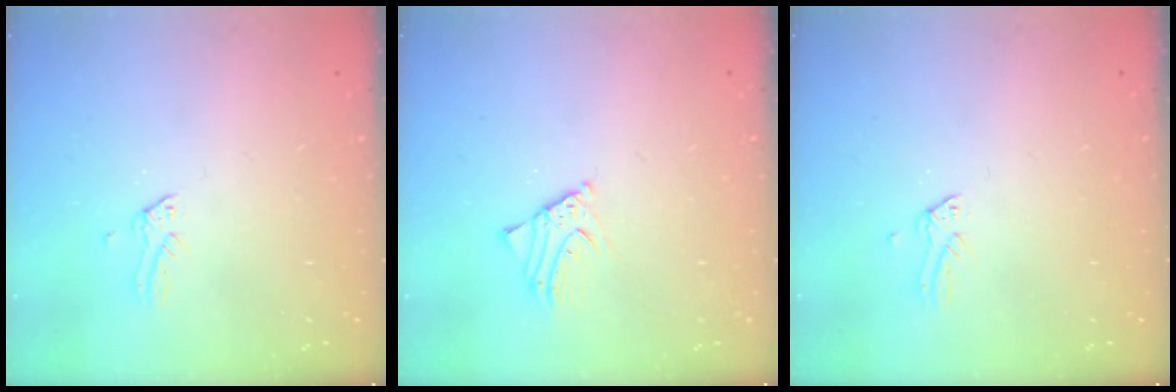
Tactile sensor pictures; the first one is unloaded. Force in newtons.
{"total": 2.1, "press": 2.1, "slide": 0.1}
{"total": 0.0}